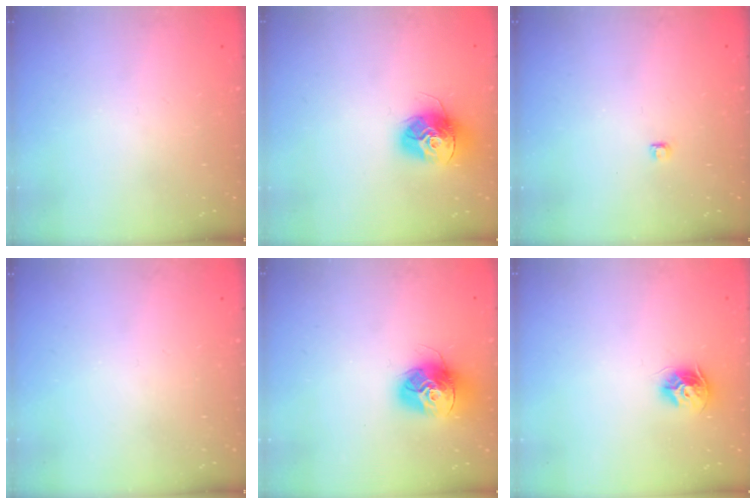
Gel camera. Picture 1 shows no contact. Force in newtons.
{"total": 13.7, "press": 13.6, "slide": 1.3}
{"total": 2.8, "press": 2.7, "slide": 0.3}
{"total": 0.0}
{"total": 14.5, "press": 14.4, "slide": 1.4}
{"total": 8.5, "press": 8.5, "slide": 0.4}